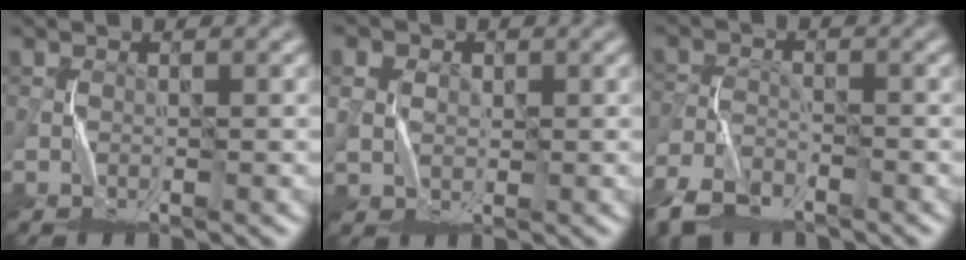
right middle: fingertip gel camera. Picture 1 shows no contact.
{"total": 4.4, "force": [1.8, 3.3, 2.2], "torque": [-0.047, 0.015, 0.017]}
{"total": 5.2, "force": [-4.1, 2.3, 2.3], "torque": [-0.050, -0.009, -0.088]}